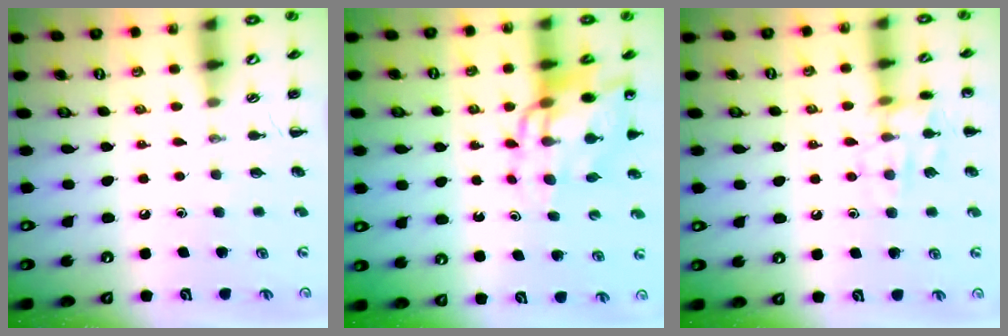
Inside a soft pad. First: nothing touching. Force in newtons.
{"total": 13.1, "press": 12.5, "slide": 4.1}
{"total": 10.3, "press": 10.3, "slide": 1.2}